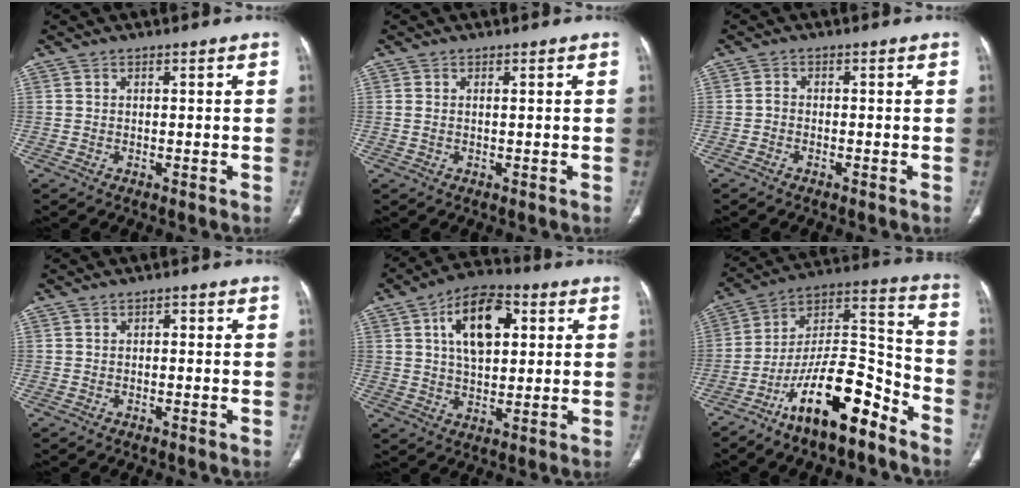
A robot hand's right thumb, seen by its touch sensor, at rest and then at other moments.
{"total": 0.9, "force": [0.2, 0.4, 0.8], "torque": [-0.031, 0.007, 0.009]}
{"total": 1.1, "force": [-0.6, 0.6, 0.6], "torque": [-0.010, 0.005, -0.017]}
{"total": 0.8, "force": [-0.1, 0.5, 0.6], "torque": [-0.003, 0.004, -0.007]}
{"total": 13.7, "force": [4.2, 7.6, 10.7], "torque": [-0.156, 0.002, 0.066]}
{"total": 18.6, "force": [-11.9, 6.2, 12.9], "torque": [-0.201, 0.096, -0.210]}